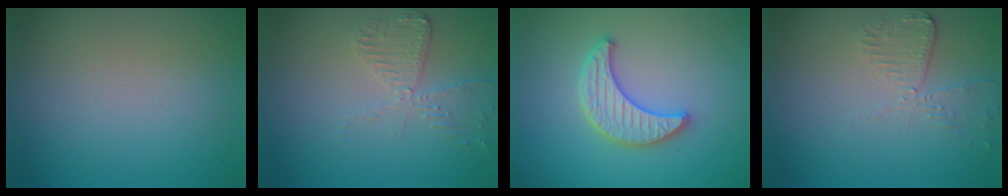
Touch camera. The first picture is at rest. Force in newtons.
{"total": 2.9, "press": 2.8, "slide": 0.6}
{"total": 3.4, "press": 3.3, "slide": 0.6}
{"total": 2.5, "press": 2.3, "slide": 1.2}